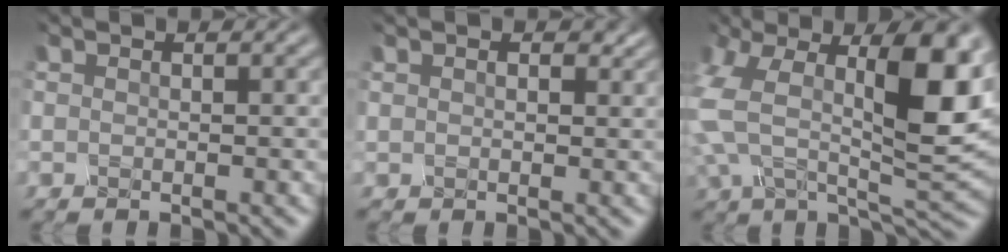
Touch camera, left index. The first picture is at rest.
{"total": 1.6, "force": [1.1, 1.0, 0.7], "torque": [-0.014, 0.002, 0.018]}
{"total": 14.3, "force": [1.5, 7.2, 12.3], "torque": [-0.237, 0.002, 0.019]}